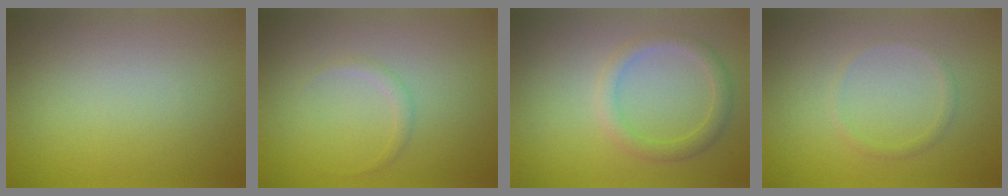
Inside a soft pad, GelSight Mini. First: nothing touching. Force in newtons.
{"total": 0.8, "press": 0.8, "slide": 0.1}
{"total": 2.2, "press": 2.2, "slide": 0.1}
{"total": 0.9, "press": 0.9, "slide": 0.1}